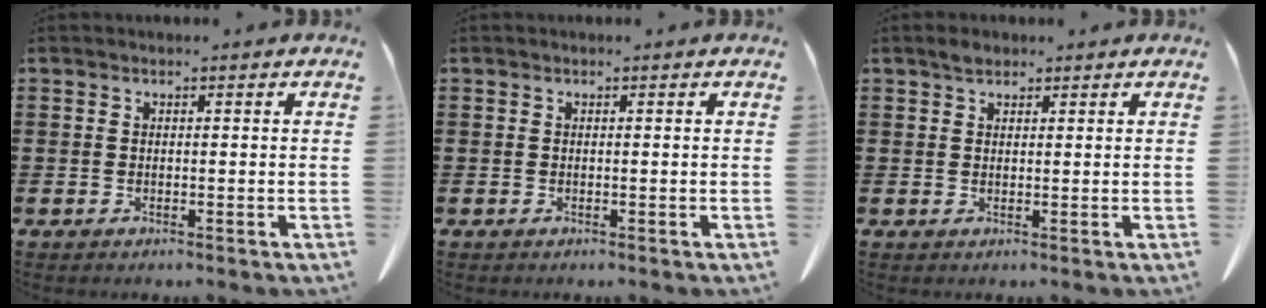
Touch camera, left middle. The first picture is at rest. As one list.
[{"total": 0.0}, {"total": 1.6, "force": [1.3, 0.8, 0.6], "torque": [-0.007, -0.001, 0.023]}]